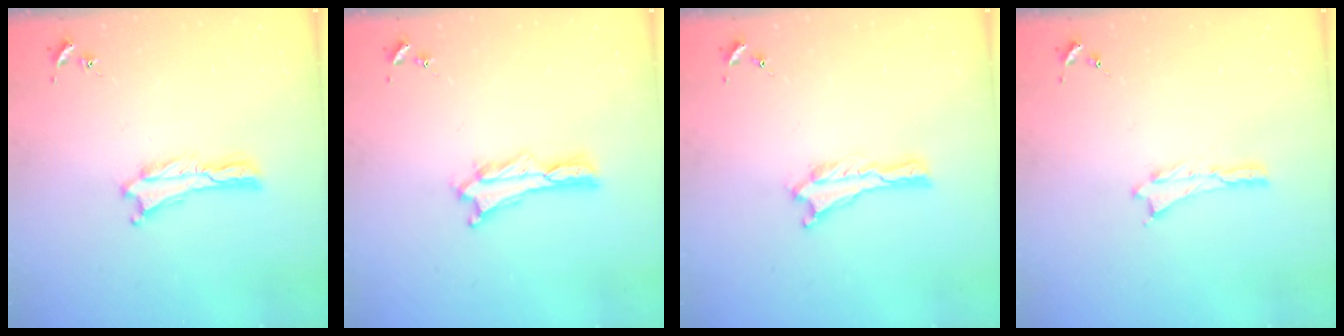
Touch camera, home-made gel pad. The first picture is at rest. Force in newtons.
{"total": 0.9, "press": 0.9, "slide": 0.2}
{"total": 0.0}
{"total": 0.0}